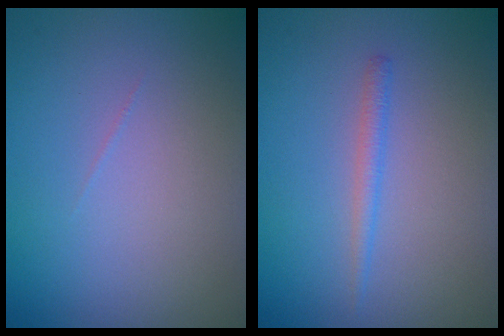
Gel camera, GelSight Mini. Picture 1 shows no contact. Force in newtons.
{"total": 1.1, "press": 1.1, "slide": 0.1}